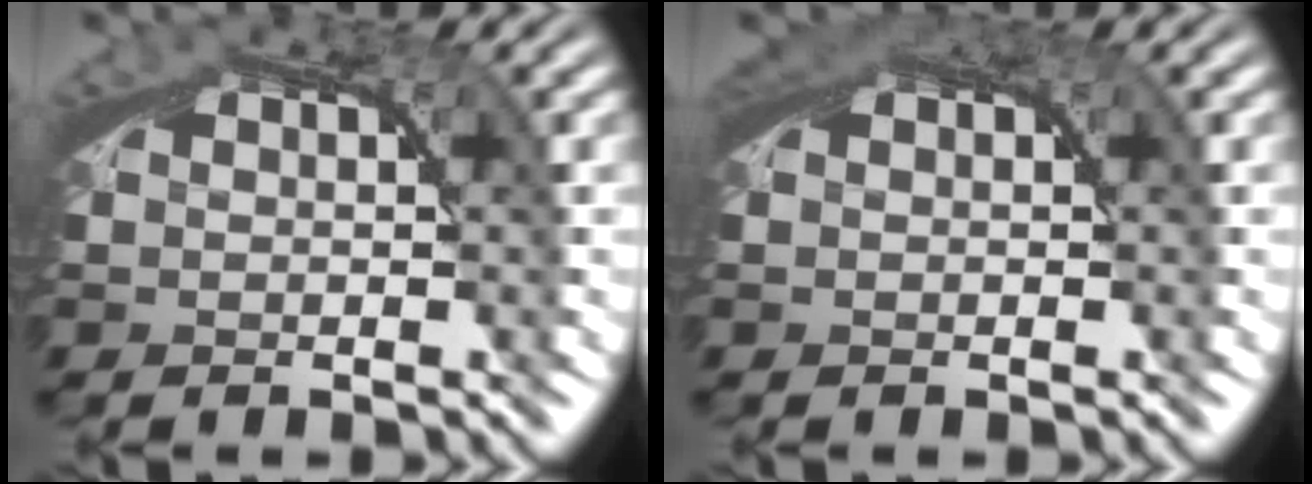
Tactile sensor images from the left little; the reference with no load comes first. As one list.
[{"total": 1.7, "force": [0.9, 0.9, 1.1], "torque": [-0.016, 0.008, 0.011]}]